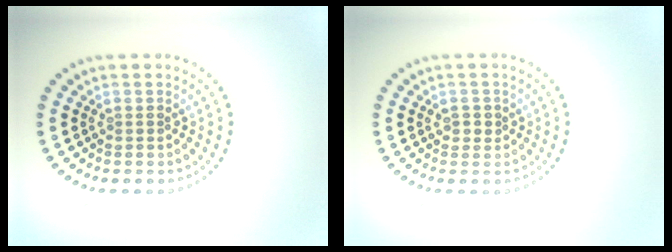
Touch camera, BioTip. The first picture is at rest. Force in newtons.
{"total": 1.2, "press": 1.1, "slide": 0.3}